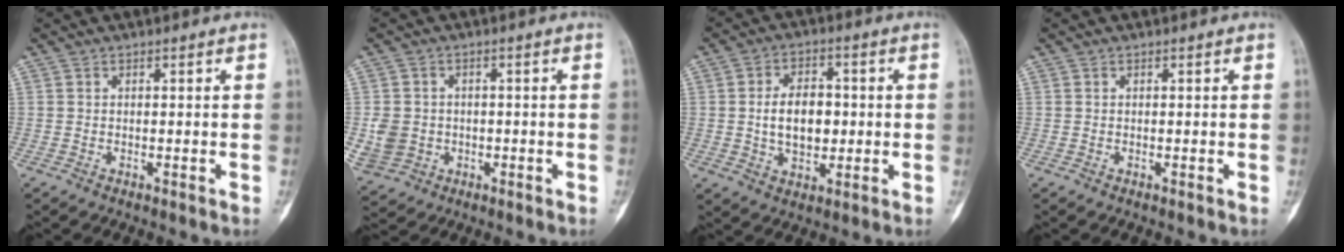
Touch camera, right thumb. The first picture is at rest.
{"total": 6.8, "force": [-1.1, 6.1, 2.9], "torque": [-0.052, 0.008, -0.007]}
{"total": 9.2, "force": [-0.1, 6.0, 7.0], "torque": [-0.096, 0.010, -0.002]}
{"total": 0.0}